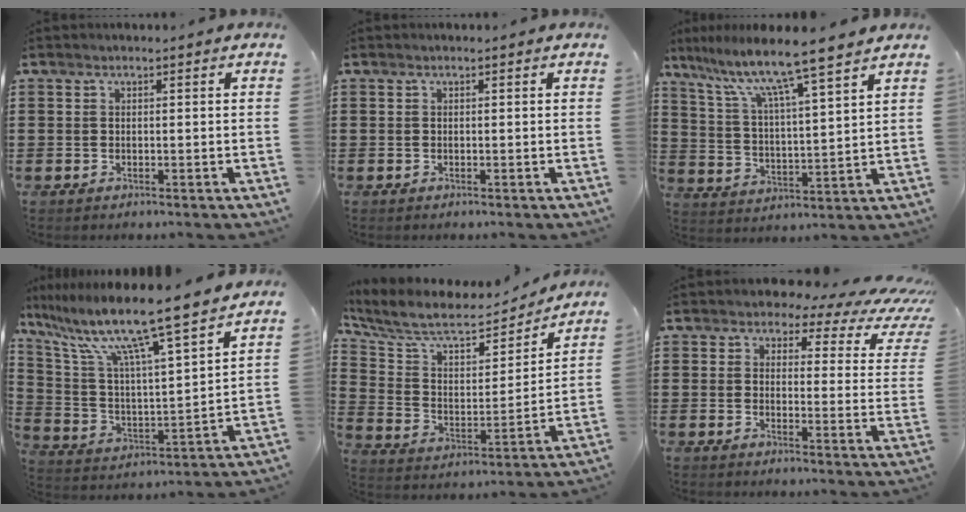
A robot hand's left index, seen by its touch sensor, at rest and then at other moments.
{"total": 0.0}
{"total": 9.4, "force": [7.8, -0.5, 5.2], "torque": [-0.130, -0.050, 0.127]}
{"total": 11.8, "force": [9.6, -0.5, 6.8], "torque": [-0.170, -0.072, 0.154]}
{"total": 9.4, "force": [7.8, 2.6, 4.6], "torque": [-0.123, -0.042, 0.133]}
{"total": 4.5, "force": [3.4, 2.1, 2.2], "torque": [-0.048, -0.014, 0.051]}